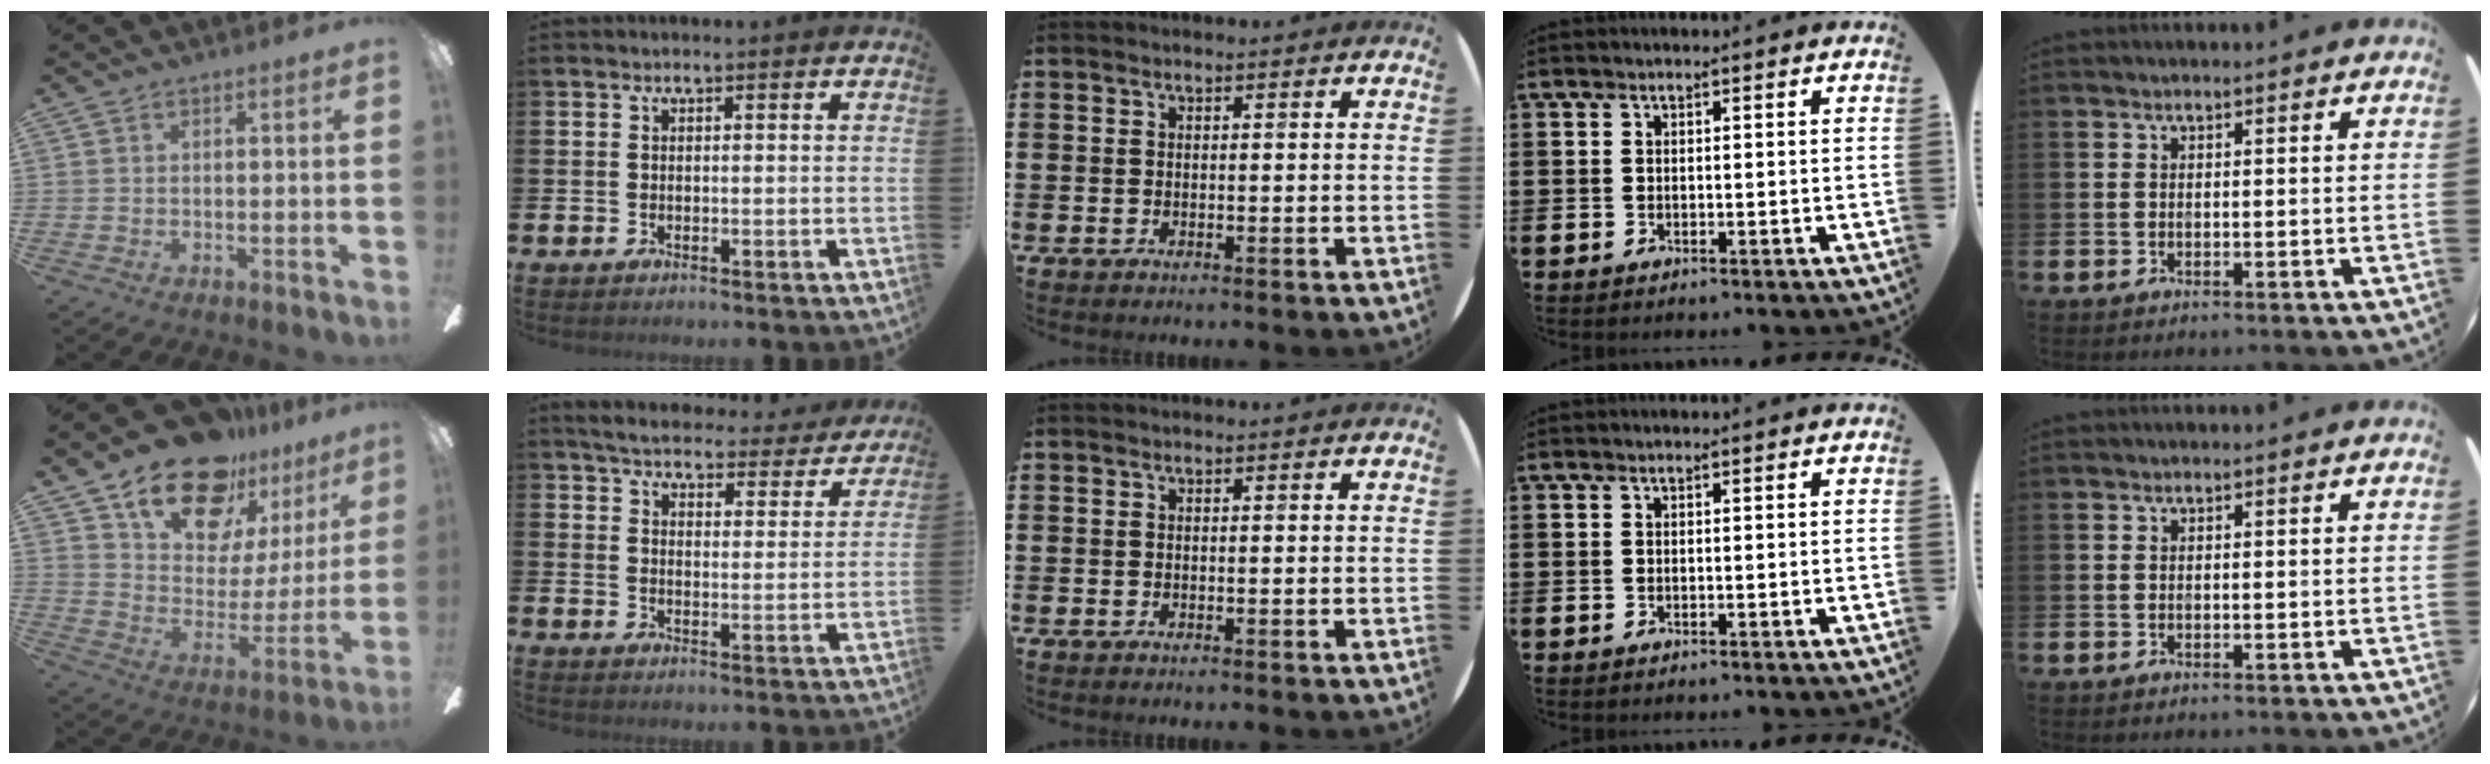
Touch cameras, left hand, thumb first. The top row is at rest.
{"thumb": {"total": 20.7, "force": [15.0, 10.7, 9.6], "torque": [-0.168, -0.090, 0.269]}, "index": {"total": 4.9, "force": [4.7, 0.8, 1.0], "torque": [-0.040, -0.033, 0.079]}}